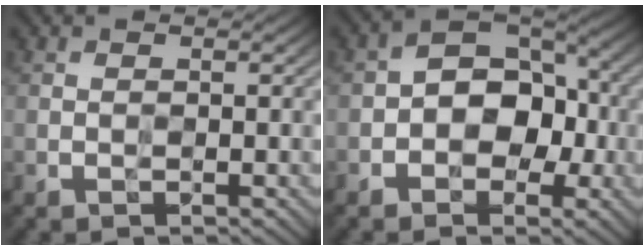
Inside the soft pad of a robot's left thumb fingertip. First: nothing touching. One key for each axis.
{"total": 7.9, "fx": -1.3, "fy": 5.4, "fz": 5.6, "tx": -0.073, "ty": 0.009, "tz": -0.033}